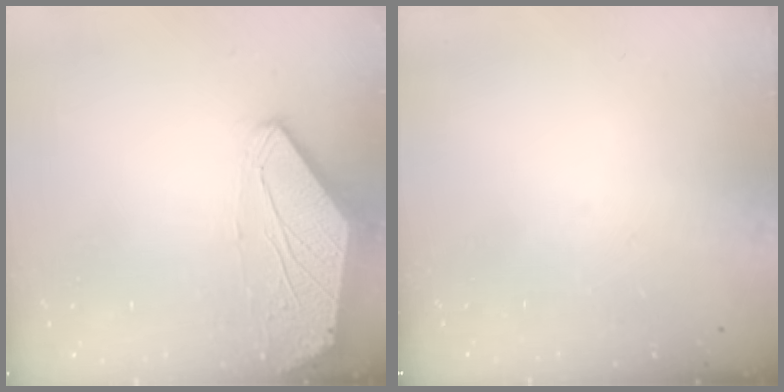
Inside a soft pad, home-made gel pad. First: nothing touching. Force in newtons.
{"total": 0.0}